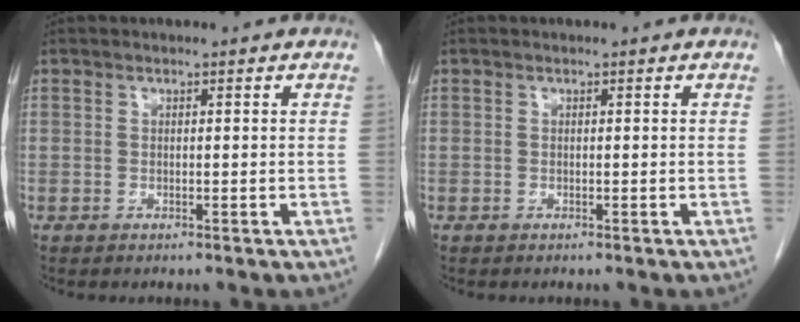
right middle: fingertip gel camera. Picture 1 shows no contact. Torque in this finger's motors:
{"motor_torque": [0.74, -0.90, 0.37, 0.04]}